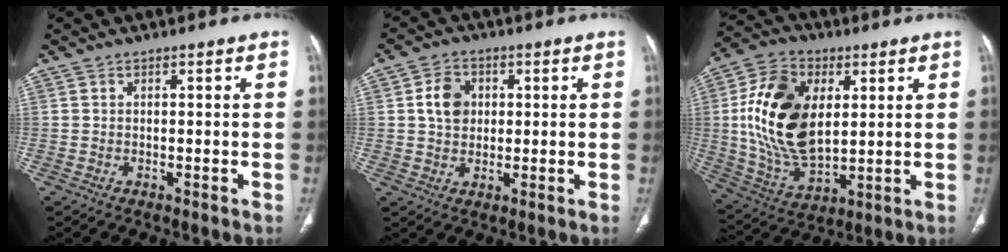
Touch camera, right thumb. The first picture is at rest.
{"total": 6.2, "force": [1.2, 5.0, 3.5], "torque": [-0.045, 0.000, 0.018]}
{"total": 20.2, "force": [3.4, 12.2, 15.7], "torque": [-0.284, -0.013, 0.068]}